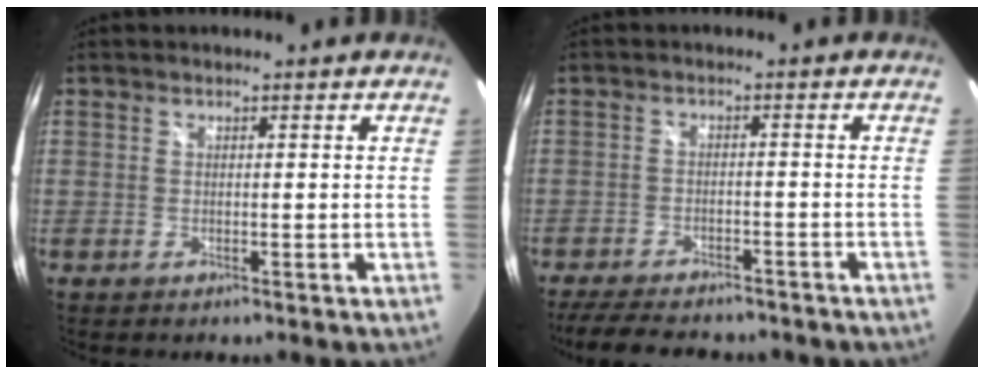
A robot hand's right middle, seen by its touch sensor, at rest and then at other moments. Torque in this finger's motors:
{"motor_torque": [1.09, -1.04, 0.20, 0.09]}